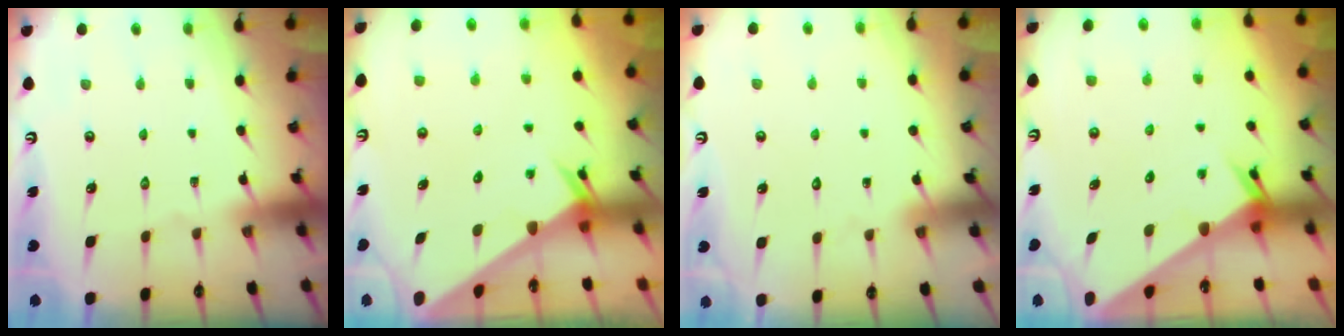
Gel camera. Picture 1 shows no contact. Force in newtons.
{"total": 2.3, "press": 2.3, "slide": 0.1}
{"total": 1.9, "press": 1.9, "slide": 0.1}
{"total": 2.0, "press": 2.0, "slide": 0.1}